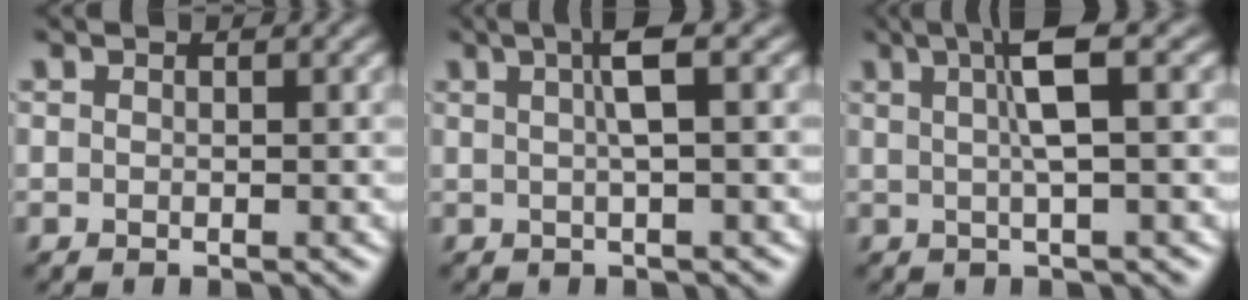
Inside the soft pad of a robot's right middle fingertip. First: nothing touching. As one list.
[{"total": 3.1, "force": [0.8, 0.5, 2.9], "torque": [-0.049, 0.009, 0.012]}, {"total": 4.3, "force": [1.2, 0.6, 4.1], "torque": [-0.075, 0.007, 0.020]}]